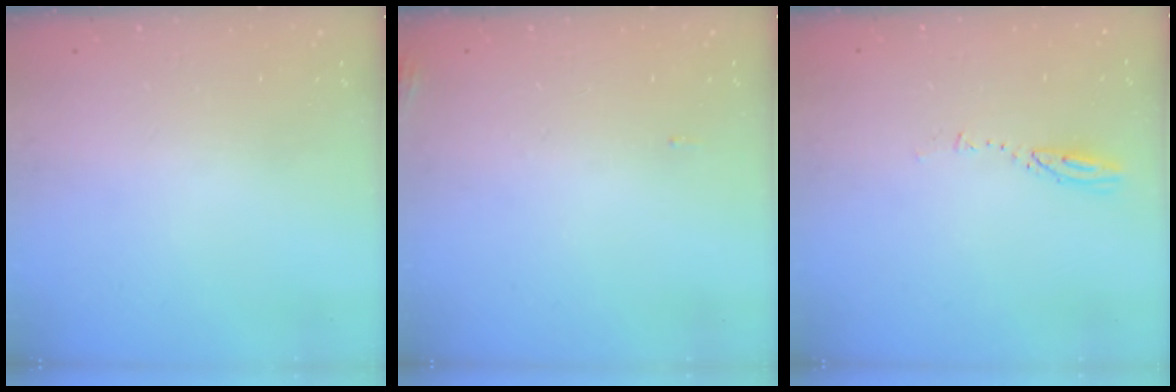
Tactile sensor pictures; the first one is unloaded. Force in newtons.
{"total": 7.4, "press": 5.5, "slide": 5.0}
{"total": 2.9, "press": 2.9, "slide": 0.3}